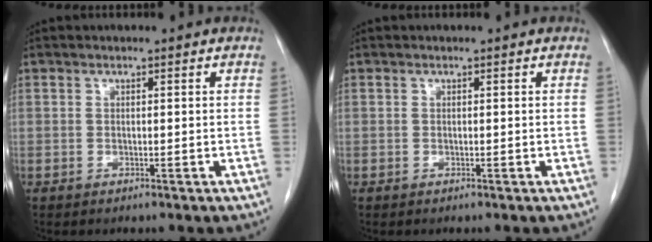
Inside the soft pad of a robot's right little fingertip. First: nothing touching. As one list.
[{"total": 0.0}]